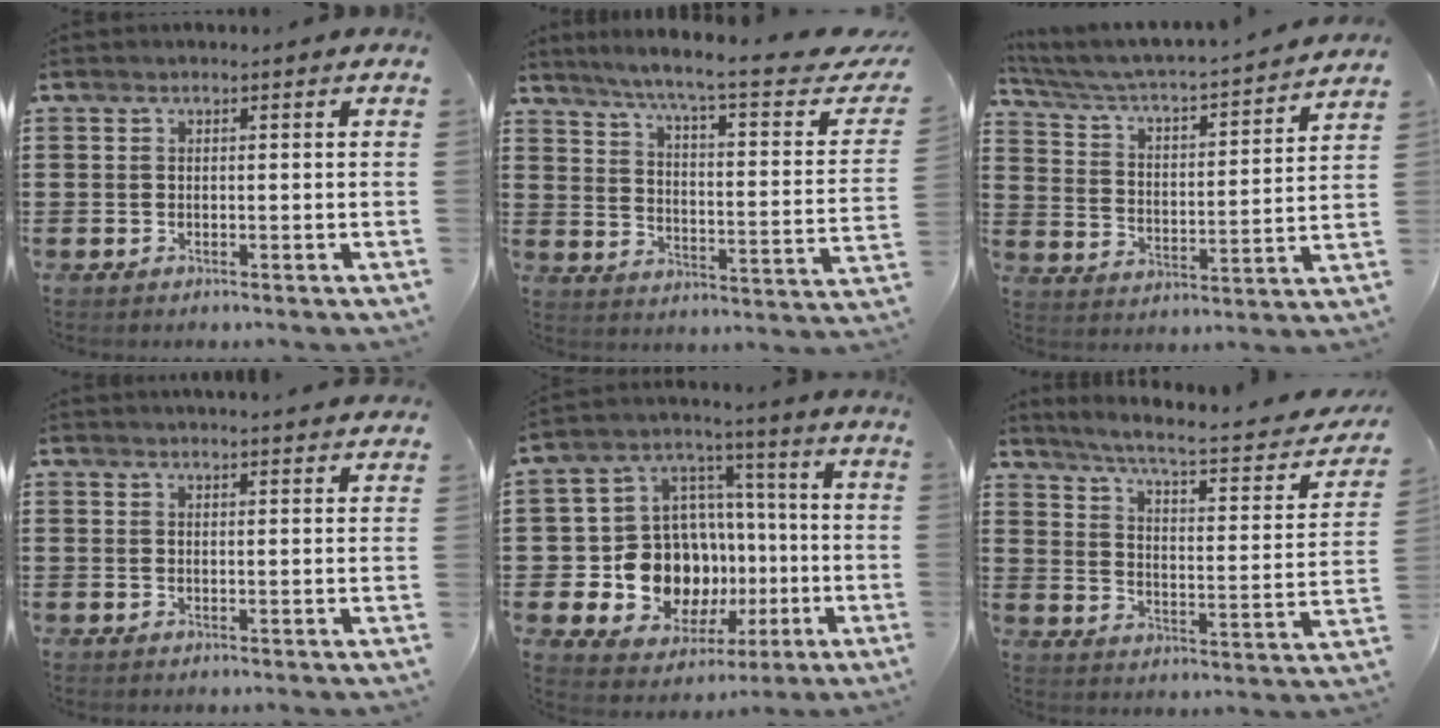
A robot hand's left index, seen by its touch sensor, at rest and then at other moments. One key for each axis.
{"total": 8.0, "fx": 5.9, "fy": -0.2, "fz": 5.4, "tx": -0.117, "ty": -0.042, "tz": 0.089}
{"total": 3.1, "fx": 2.9, "fy": 0.1, "fz": 1.2, "tx": -0.042, "ty": -0.036, "tz": 0.036}
{"total": 2.1, "fx": 2.0, "fy": -0.3, "fz": 0.1, "tx": -0.007, "ty": -0.004, "tz": 0.040}
{"total": 13.4, "fx": -2.4, "fy": 12.1, "fz": 5.2, "tx": -0.135, "ty": 0.003, "tz": -0.031}
{"total": 5.7, "fx": 4.3, "fy": 0.1, "fz": 3.7, "tx": -0.091, "ty": -0.033, "tz": 0.064}